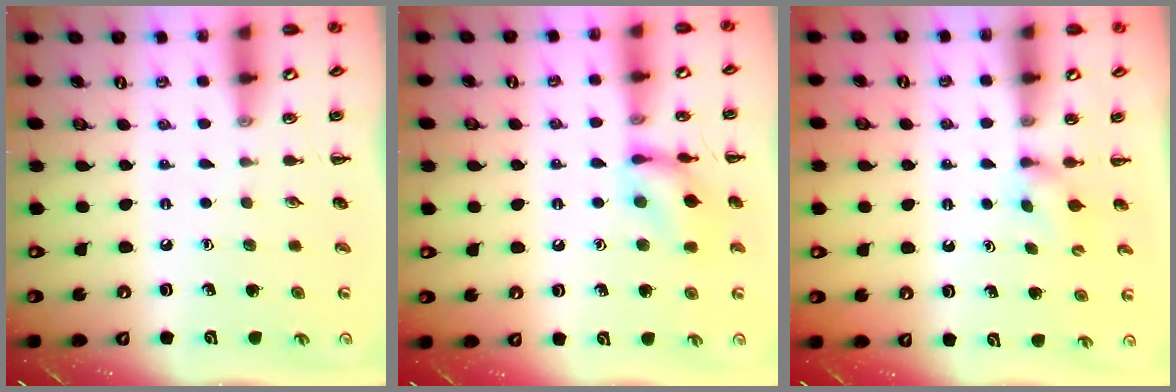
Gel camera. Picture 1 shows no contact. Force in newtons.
{"total": 12.3, "press": 12.2, "slide": 1.0}
{"total": 2.9, "press": 2.7, "slide": 1.1}